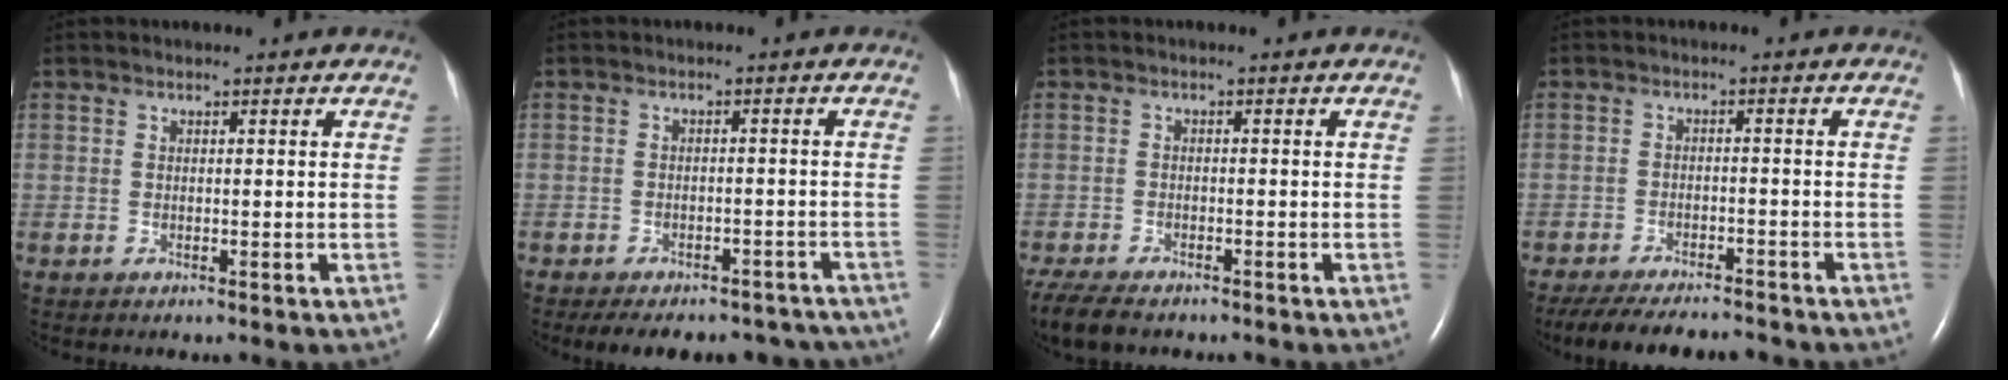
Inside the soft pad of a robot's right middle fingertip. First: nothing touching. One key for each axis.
{"total": 15.4, "fx": -13.1, "fy": 6.5, "fz": 4.9, "tx": -0.090, "ty": 0.009, "tz": -0.143}
{"total": 7.1, "fx": -5.7, "fy": 2.4, "fz": 3.5, "tx": -0.069, "ty": -0.016, "tz": -0.093}
{"total": 11.6, "fx": -10.5, "fy": 2.3, "fz": 4.5, "tx": -0.079, "ty": -0.008, "tz": -0.148}